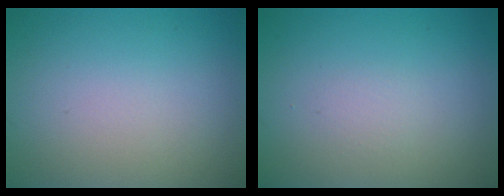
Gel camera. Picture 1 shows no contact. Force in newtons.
{"total": 0.0}